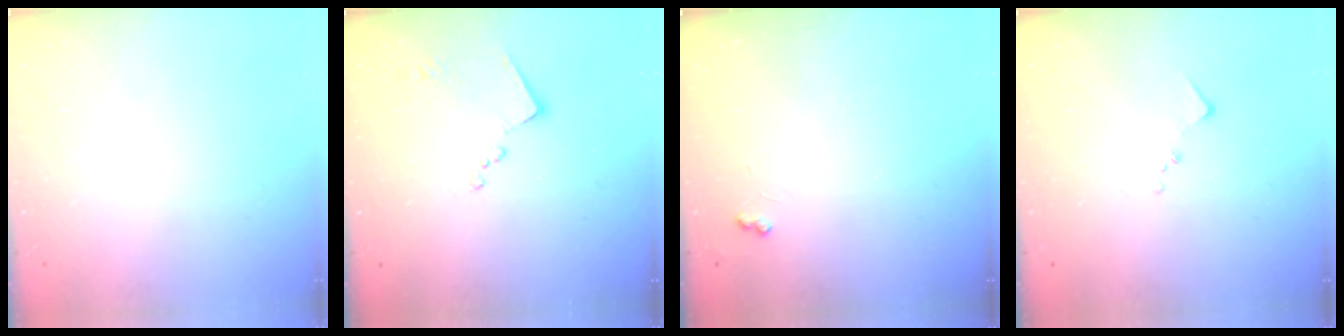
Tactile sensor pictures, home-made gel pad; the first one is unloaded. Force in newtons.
{"total": 9.0, "press": 9.0, "slide": 0.4}
{"total": 2.9, "press": 2.9, "slide": 0.5}
{"total": 7.7, "press": 7.6, "slide": 0.7}